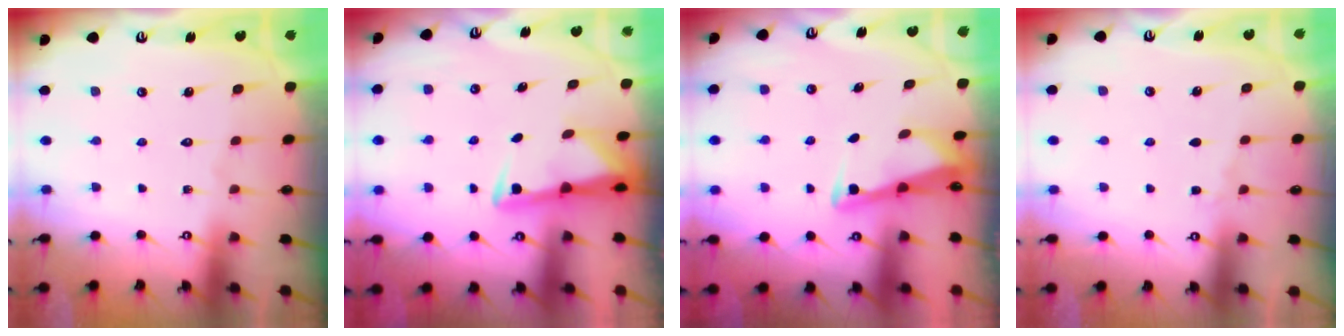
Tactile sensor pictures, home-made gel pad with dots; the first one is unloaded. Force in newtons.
{"total": 2.9, "press": 2.9, "slide": 0.6}
{"total": 2.9, "press": 2.9, "slide": 0.4}
{"total": 3.2, "press": 3.2, "slide": 0.5}